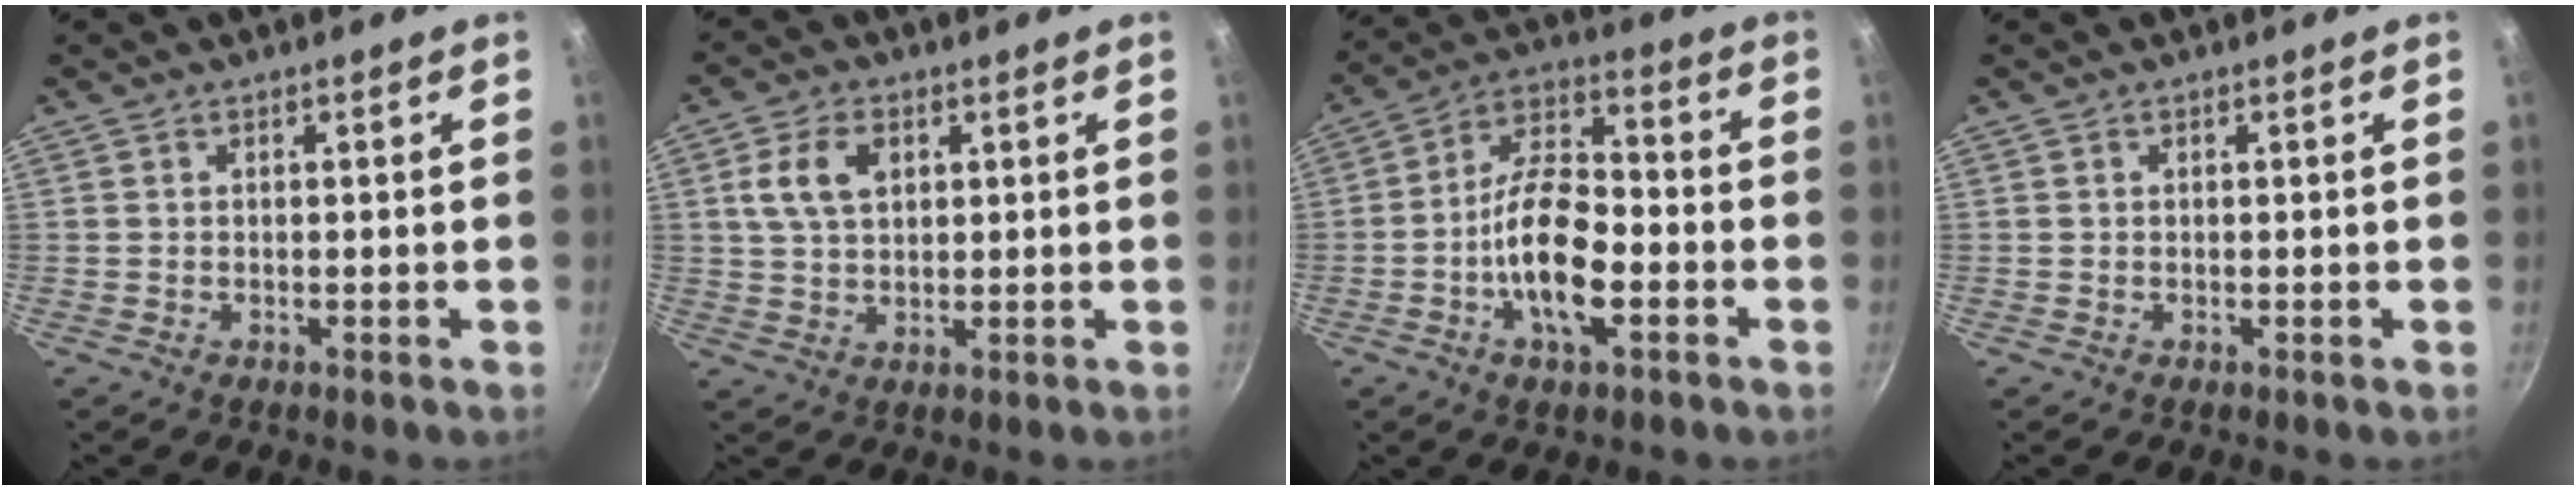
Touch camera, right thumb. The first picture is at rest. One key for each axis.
{"total": 7.2, "fx": 2.2, "fy": 4.8, "fz": 4.9, "tx": -0.078, "ty": 0.003, "tz": 0.040}
{"total": 13.8, "fx": -3.9, "fy": 6.4, "fz": 11.6, "tx": -0.197, "ty": 0.037, "tz": -0.081}
{"total": 0.0}